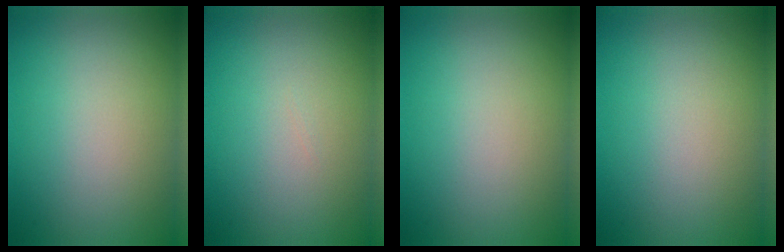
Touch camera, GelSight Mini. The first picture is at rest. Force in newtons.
{"total": 0.0}
{"total": 0.0}
{"total": 0.0}